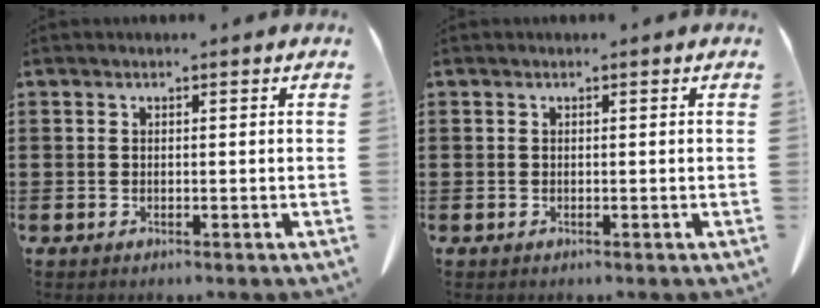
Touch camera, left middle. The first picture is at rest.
{"total": 0.0}